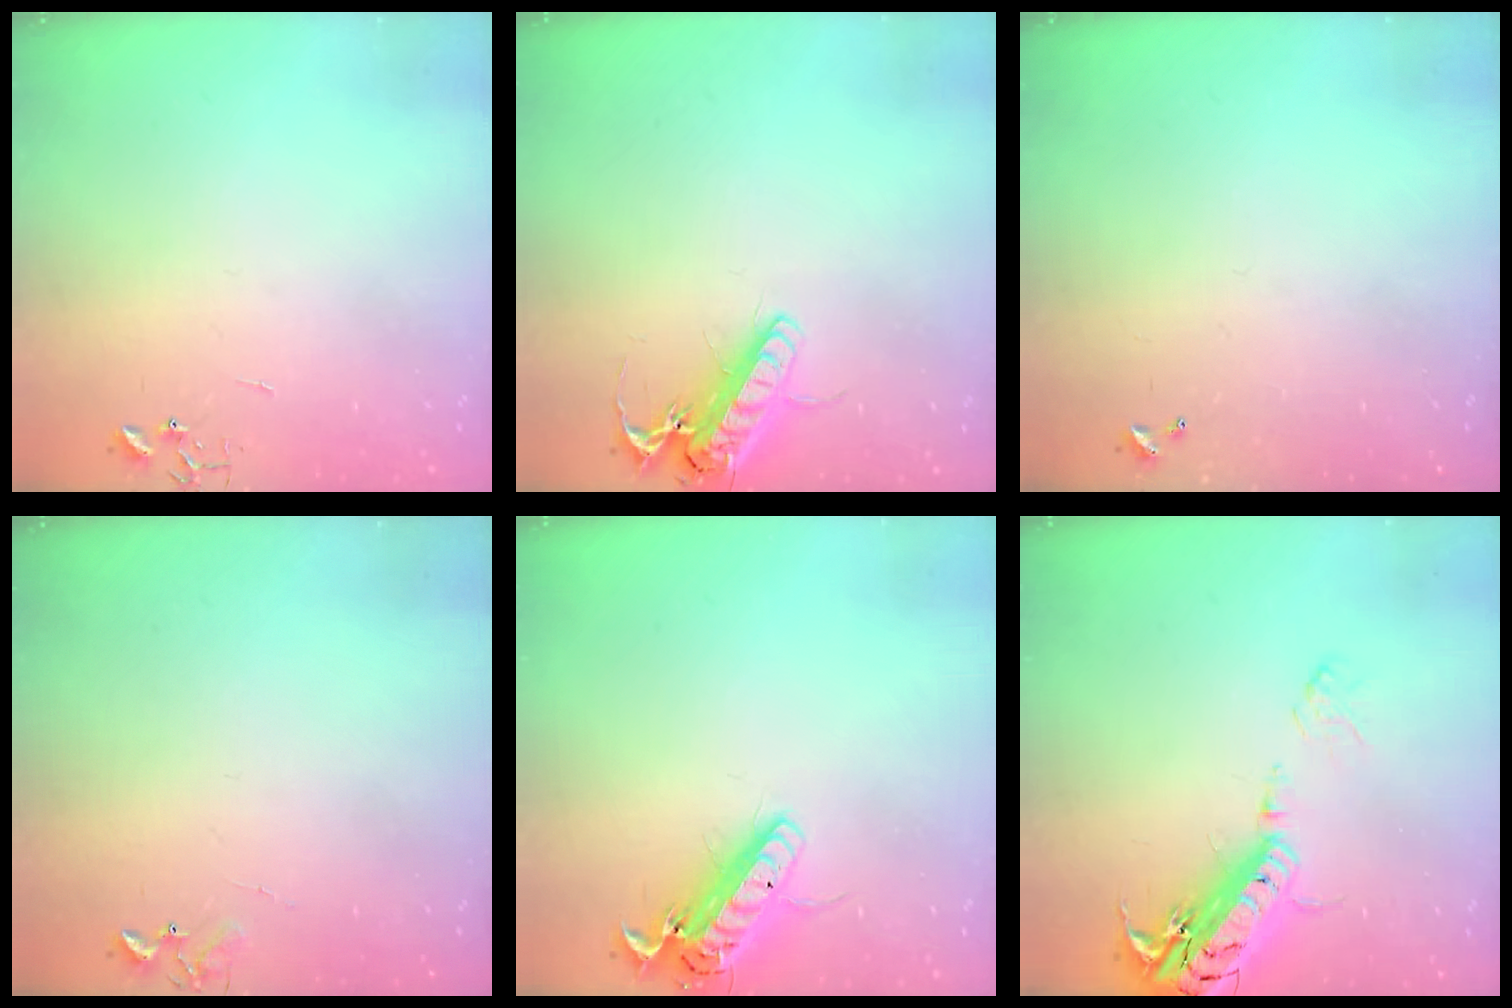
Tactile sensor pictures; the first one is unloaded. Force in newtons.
{"total": 14.6, "press": 14.4, "slide": 2.6}
{"total": 0.0}
{"total": 6.1, "press": 6.0, "slide": 0.6}
{"total": 15.0, "press": 14.7, "slide": 3.0}
{"total": 22.4, "press": 22.0, "slide": 4.3}